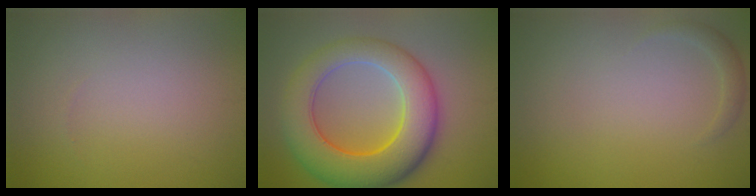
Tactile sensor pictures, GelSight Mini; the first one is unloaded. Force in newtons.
{"total": 10.0, "press": 10.0, "slide": 0.2}
{"total": 1.1, "press": 1.1, "slide": 0.2}